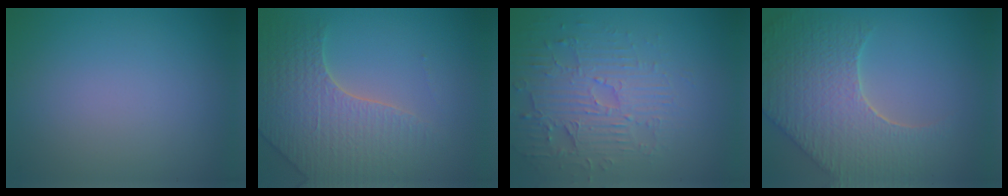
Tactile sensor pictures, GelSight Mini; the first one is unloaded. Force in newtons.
{"total": 4.7, "press": 4.4, "slide": 1.5}
{"total": 4.2, "press": 3.9, "slide": 1.6}
{"total": 9.0, "press": 6.4, "slide": 6.4}